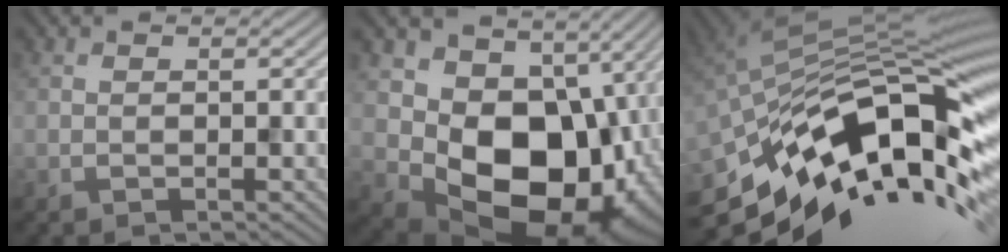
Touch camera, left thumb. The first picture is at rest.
{"total": 15.3, "force": [0.0, 11.7, 10.0], "torque": [-0.152, -0.048, 0.015]}
{"total": 15.1, "force": [-7.0, 5.7, 12.0], "torque": [-0.213, 0.002, -0.135]}